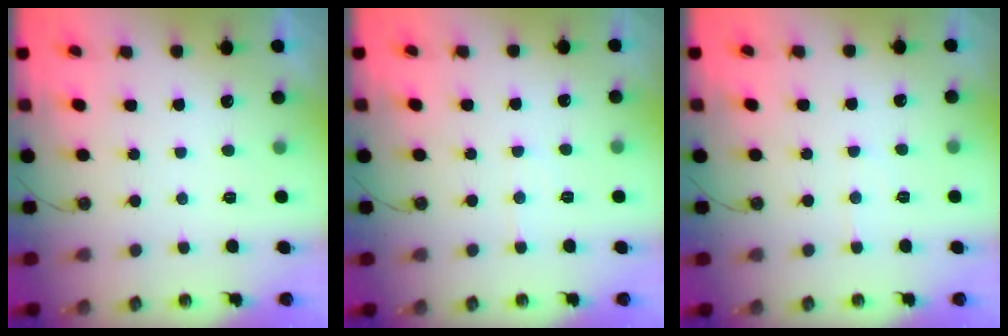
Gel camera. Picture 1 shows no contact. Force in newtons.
{"total": 4.4, "press": 4.4, "slide": 0.6}
{"total": 4.4, "press": 4.4, "slide": 0.6}